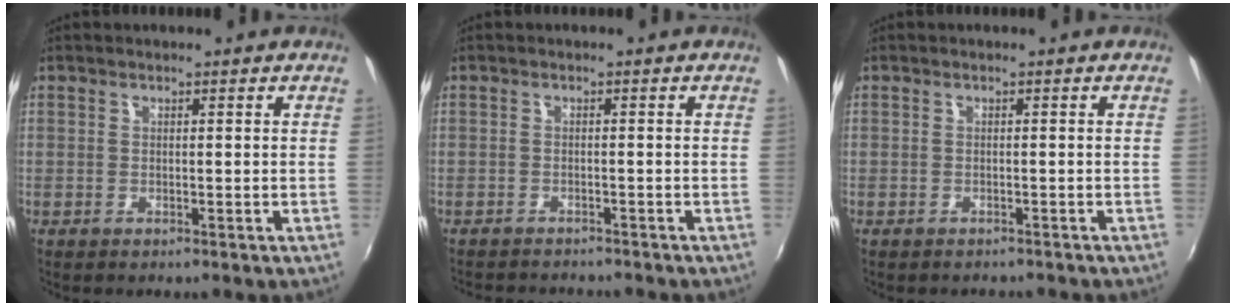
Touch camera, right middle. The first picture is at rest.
{"total": 5.3, "force": [-5.1, 0.9, 1.5], "torque": [-0.041, -0.012, -0.075]}
{"total": 2.0, "force": [-1.9, 0.6, 0.6], "torque": [-0.013, -0.009, -0.023]}